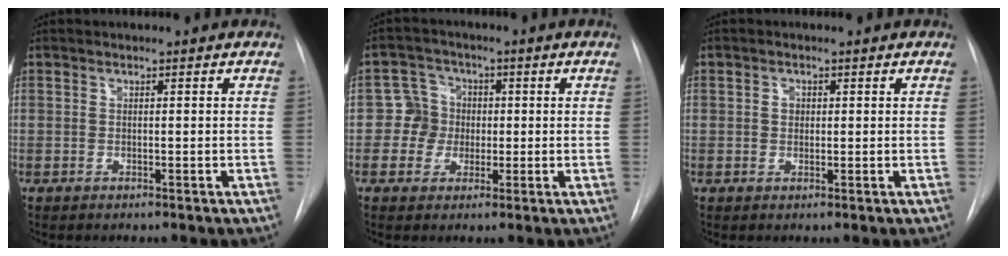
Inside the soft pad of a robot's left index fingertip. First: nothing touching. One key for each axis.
{"total": 5.1, "fx": -0.3, "fy": 5.0, "fz": 0.7, "tx": -0.008, "ty": 0.021, "tz": -0.005}
{"total": 1.2, "fx": 0.2, "fy": 1.1, "fz": 0.6, "tx": -0.010, "ty": 0.001, "tz": 0.002}